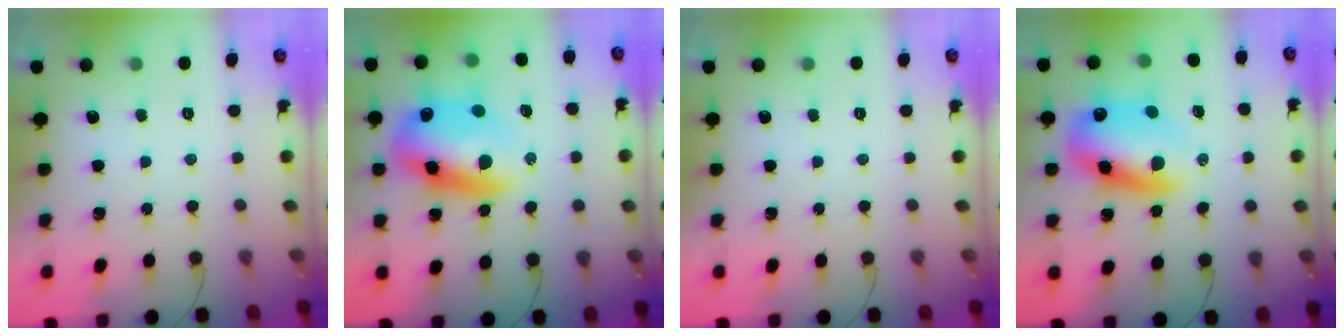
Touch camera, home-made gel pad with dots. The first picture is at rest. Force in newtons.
{"total": 14.3, "press": 14.0, "slide": 2.7}
{"total": 0.0}
{"total": 14.0, "press": 13.4, "slide": 3.9}